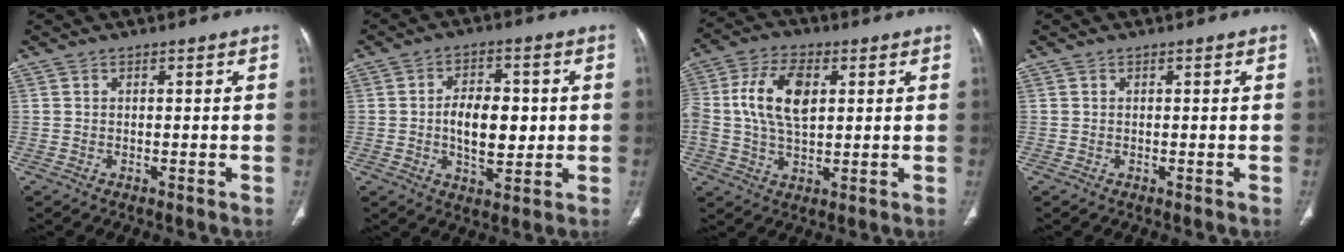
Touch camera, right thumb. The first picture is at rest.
{"total": 9.4, "force": [-0.1, 5.3, 7.8], "torque": [-0.099, 0.002, 0.000]}
{"total": 11.0, "force": [2.1, 6.2, 8.9], "torque": [-0.173, 0.009, 0.036]}
{"total": 0.0}